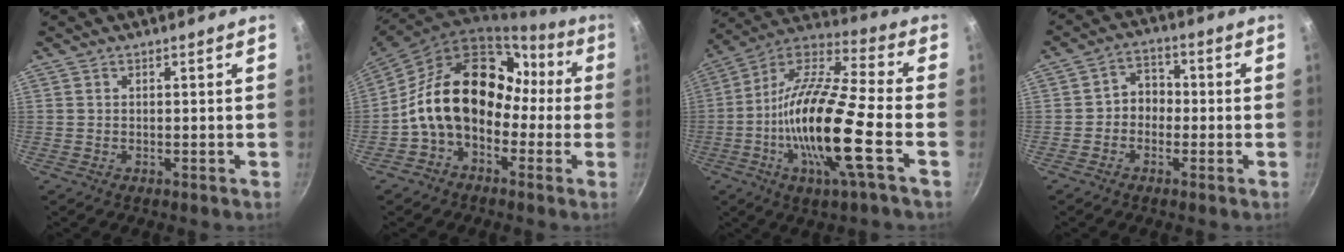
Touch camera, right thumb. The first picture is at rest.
{"total": 18.7, "force": [-1.1, 13.5, 12.9], "torque": [-0.179, 0.067, -0.029]}
{"total": 21.3, "force": [-5.3, 4.2, 20.2], "torque": [-0.378, 0.024, -0.123]}
{"total": 5.1, "force": [-0.9, 4.3, 2.7], "torque": [-0.009, 0.021, -0.027]}